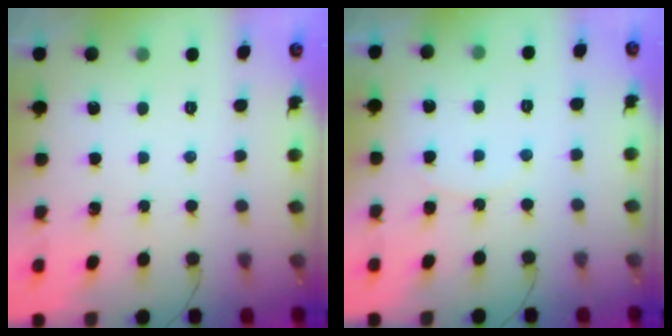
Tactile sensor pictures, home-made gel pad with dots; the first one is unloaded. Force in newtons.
{"total": 5.9, "press": 5.9, "slide": 0.7}